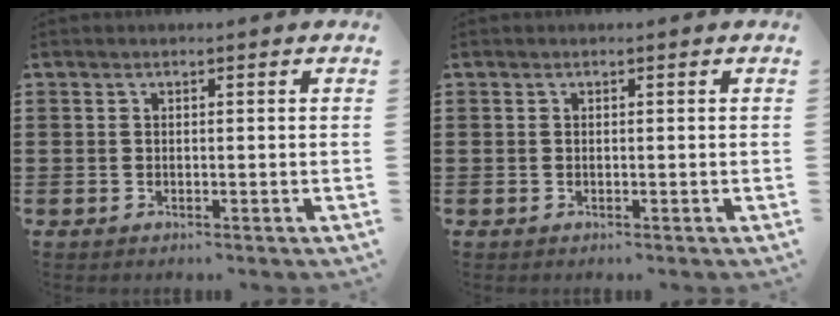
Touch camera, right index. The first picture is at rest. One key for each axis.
{"total": 0.0}